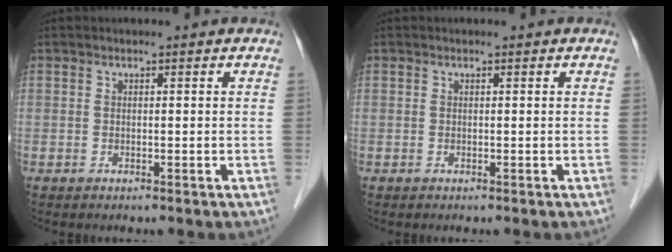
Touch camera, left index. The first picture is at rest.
{"total": 0.0}